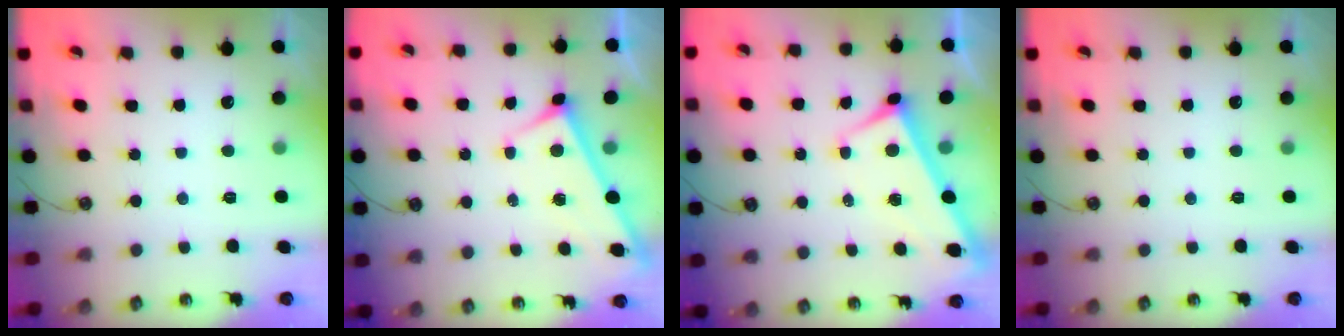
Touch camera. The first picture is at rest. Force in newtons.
{"total": 3.2, "press": 3.2, "slide": 0.3}
{"total": 1.9, "press": 1.9, "slide": 0.5}
{"total": 0.0}